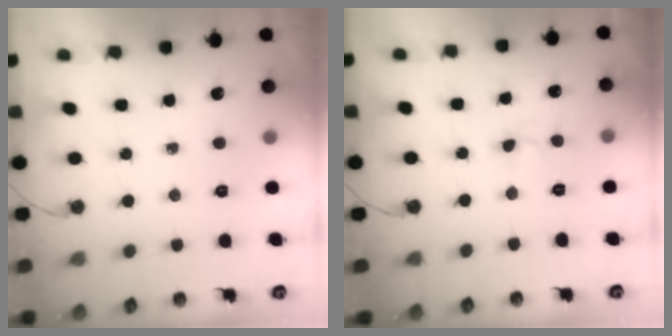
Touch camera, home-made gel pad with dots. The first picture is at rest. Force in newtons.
{"total": 4.0, "press": 3.9, "slide": 0.5}